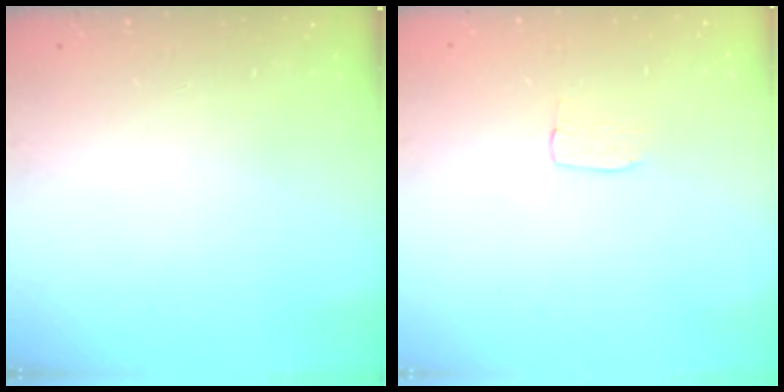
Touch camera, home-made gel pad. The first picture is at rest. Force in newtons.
{"total": 3.1, "press": 3.1, "slide": 0.2}